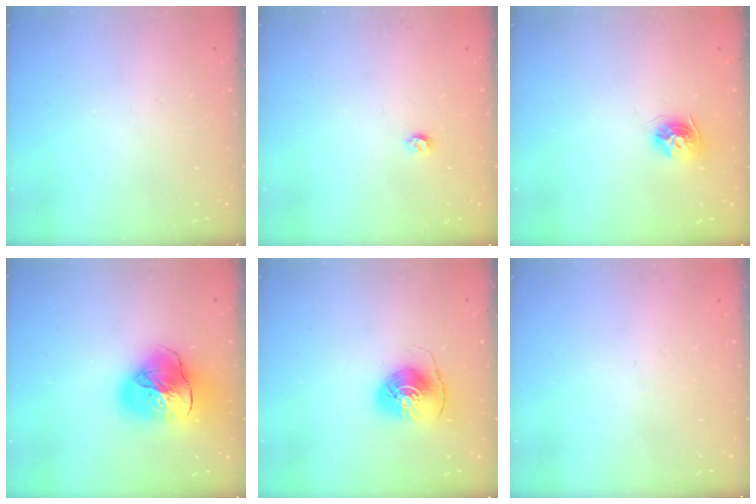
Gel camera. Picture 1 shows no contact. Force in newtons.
{"total": 3.5, "press": 3.5, "slide": 0.3}
{"total": 9.5, "press": 9.5, "slide": 0.4}
{"total": 20.3, "press": 20.2, "slide": 2.2}
{"total": 7.6, "press": 7.6, "slide": 0.3}
{"total": 0.9, "press": 0.9, "slide": 0.1}